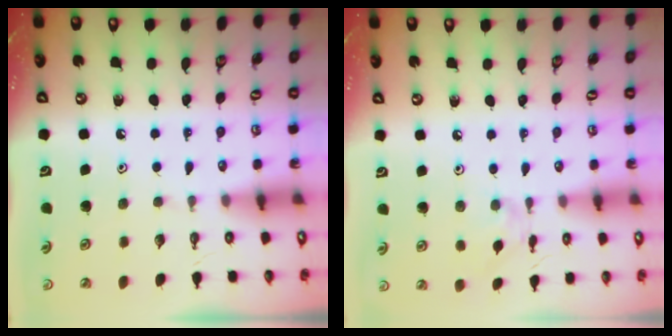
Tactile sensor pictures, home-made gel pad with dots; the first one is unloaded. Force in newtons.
{"total": 1.4, "press": 1.3, "slide": 0.2}